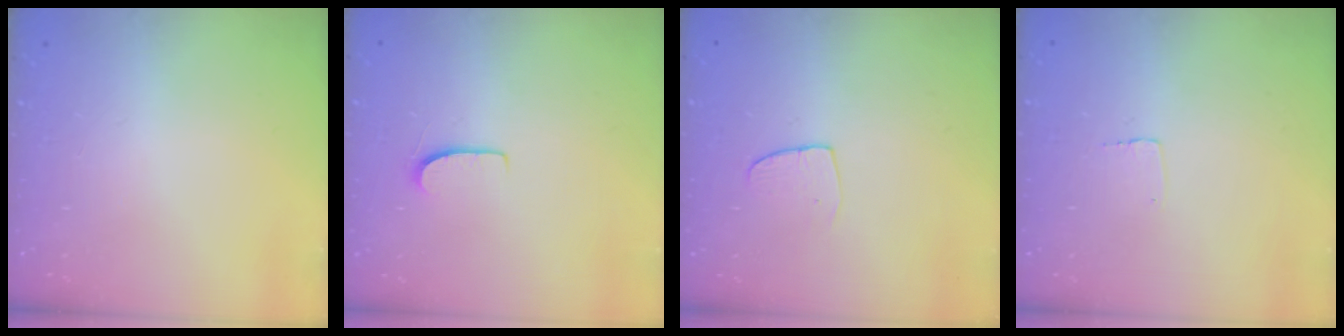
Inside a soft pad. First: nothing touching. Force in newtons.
{"total": 5.9, "press": 5.9, "slide": 0.4}
{"total": 4.2, "press": 4.2, "slide": 0.3}
{"total": 2.3, "press": 2.3, "slide": 0.1}